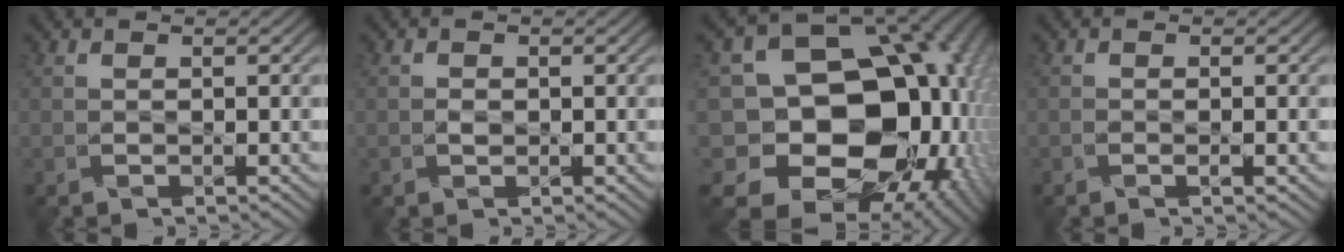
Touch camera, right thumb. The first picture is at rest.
{"total": 0.5, "force": [-0.2, 0.4, 0.3], "torque": [-0.006, 0.001, -0.006]}
{"total": 19.8, "force": [-3.9, 15.4, 11.9], "torque": [-0.207, -0.003, -0.053]}
{"total": 1.3, "force": [-0.8, -0.1, 1.0], "torque": [-0.018, -0.002, -0.016]}